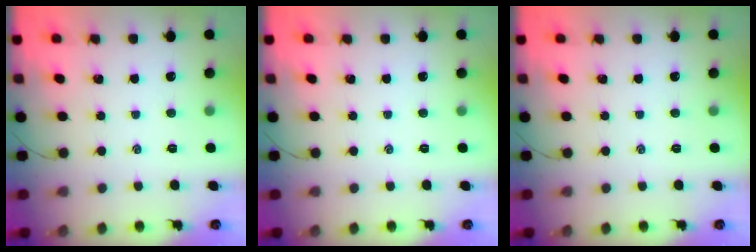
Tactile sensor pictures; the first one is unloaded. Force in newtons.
{"total": 0.0}
{"total": 0.0}